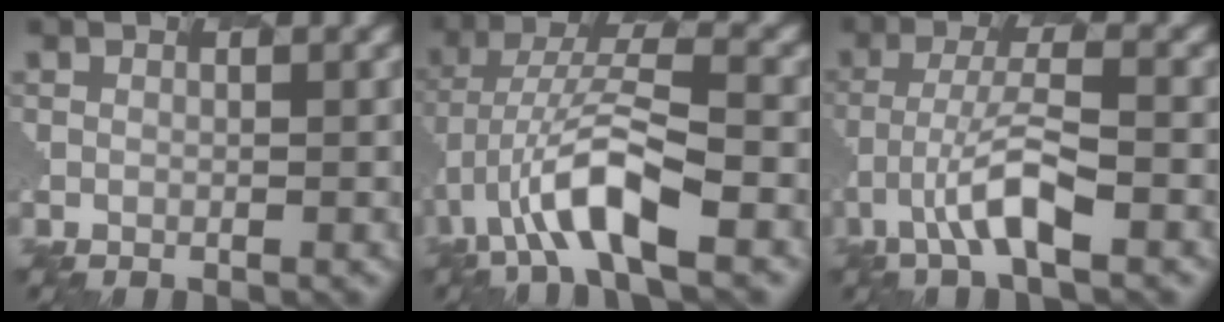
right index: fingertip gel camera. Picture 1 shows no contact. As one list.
[{"total": 7.1, "force": [-3.2, 1.8, 6.2], "torque": [-0.136, 0.016, -0.065]}, {"total": 4.5, "force": [-2.2, 0.6, 3.9], "torque": [-0.087, 0.011, -0.048]}]